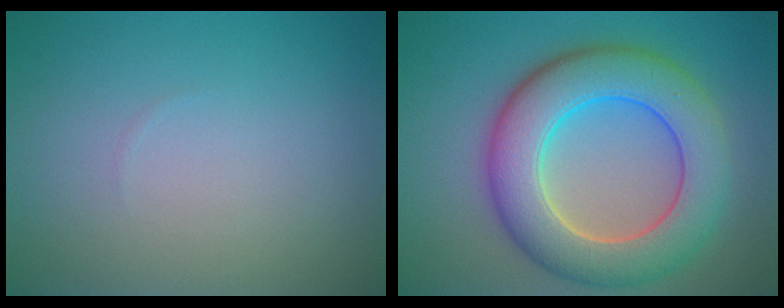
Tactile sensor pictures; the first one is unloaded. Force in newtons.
{"total": 9.4, "press": 9.4, "slide": 0.5}